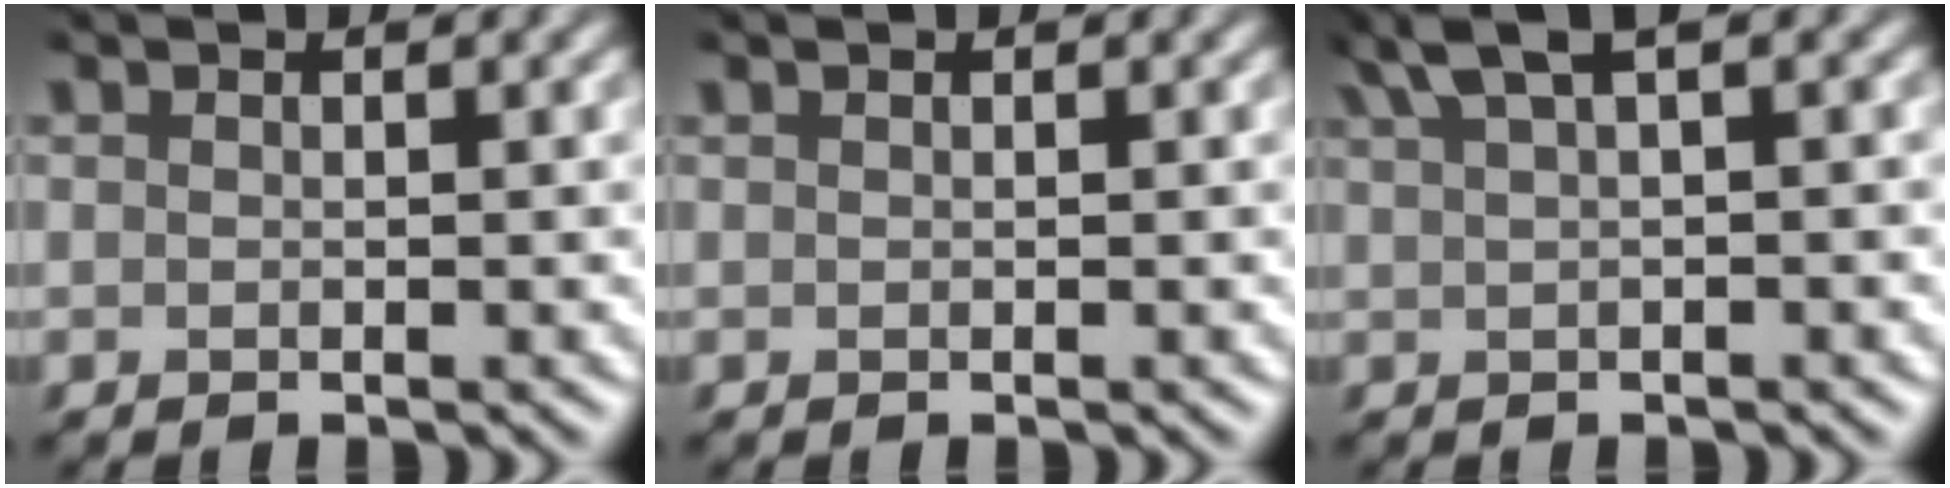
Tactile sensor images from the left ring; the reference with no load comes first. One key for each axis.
{"total": 0.0}
{"total": 3.6, "fx": 2.1, "fy": 0.7, "fz": 2.8, "tx": -0.059, "ty": 0.019, "tz": 0.043}